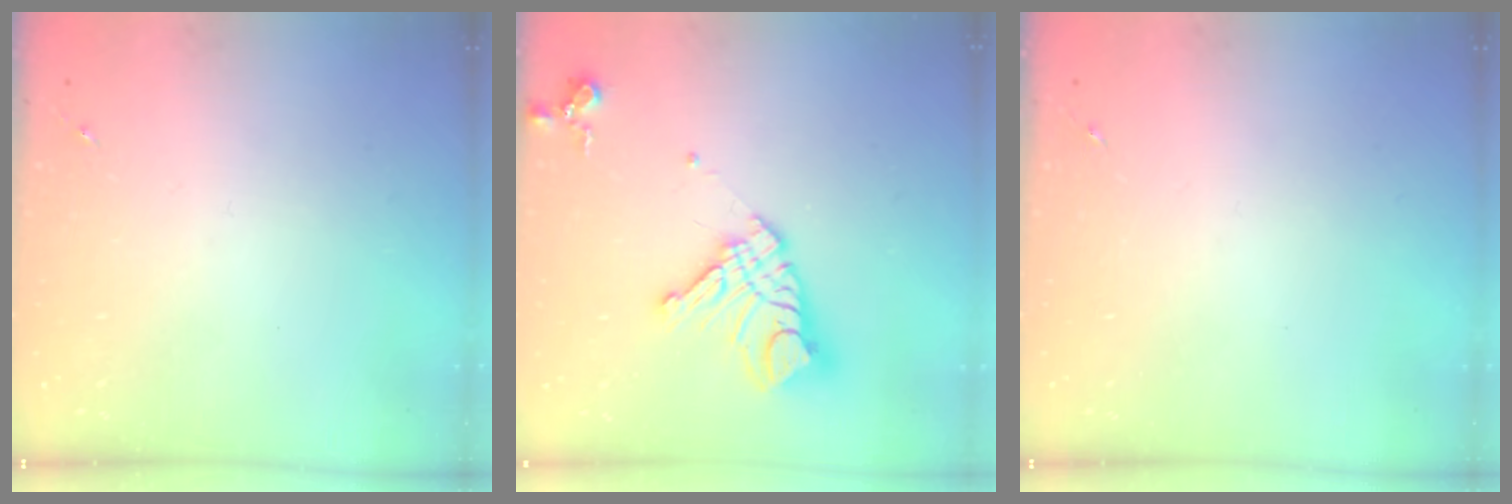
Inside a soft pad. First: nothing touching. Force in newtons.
{"total": 16.4, "press": 16.3, "slide": 2.1}
{"total": 0.0}